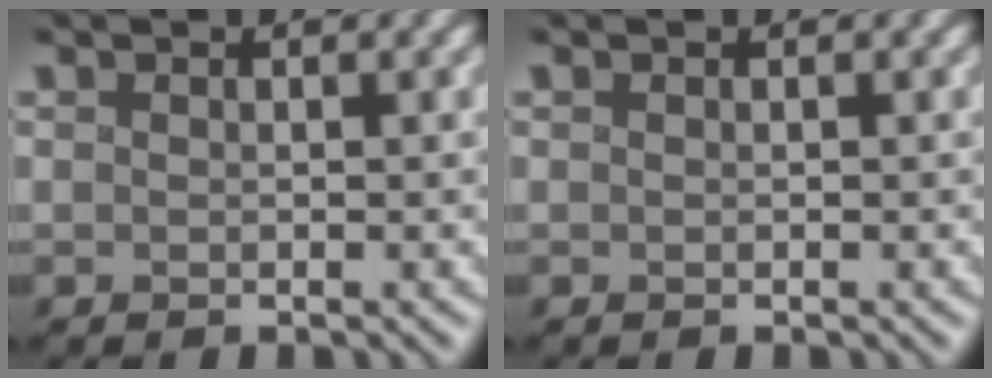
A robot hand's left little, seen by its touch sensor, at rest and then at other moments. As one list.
[{"total": 0.0}]